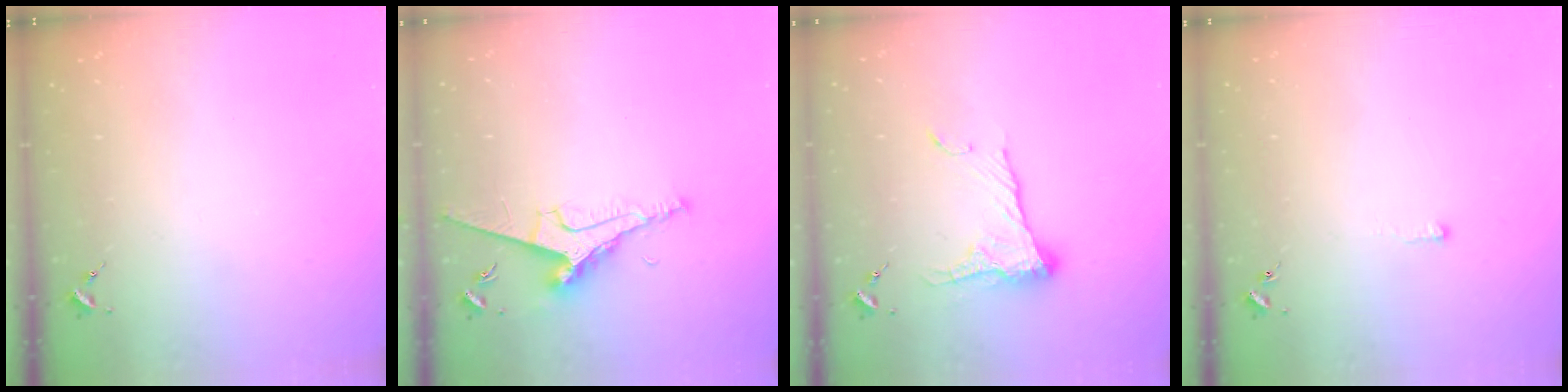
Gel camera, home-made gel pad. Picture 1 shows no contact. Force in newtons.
{"total": 8.9, "press": 8.9, "slide": 1.1}
{"total": 13.1, "press": 13.1, "slide": 0.9}
{"total": 2.6, "press": 2.6, "slide": 0.4}